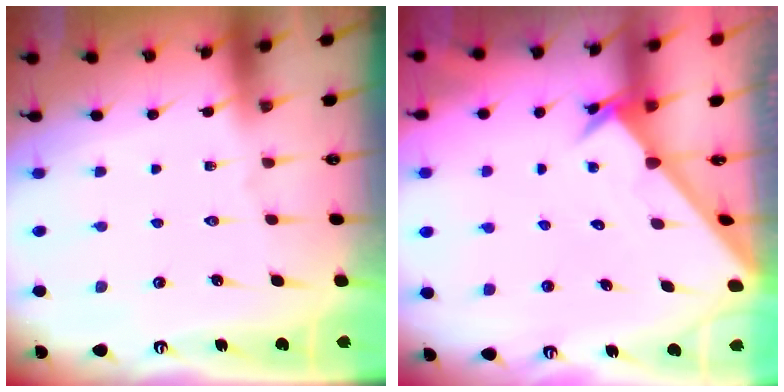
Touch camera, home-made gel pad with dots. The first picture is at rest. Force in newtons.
{"total": 2.7, "press": 2.7, "slide": 0.2}